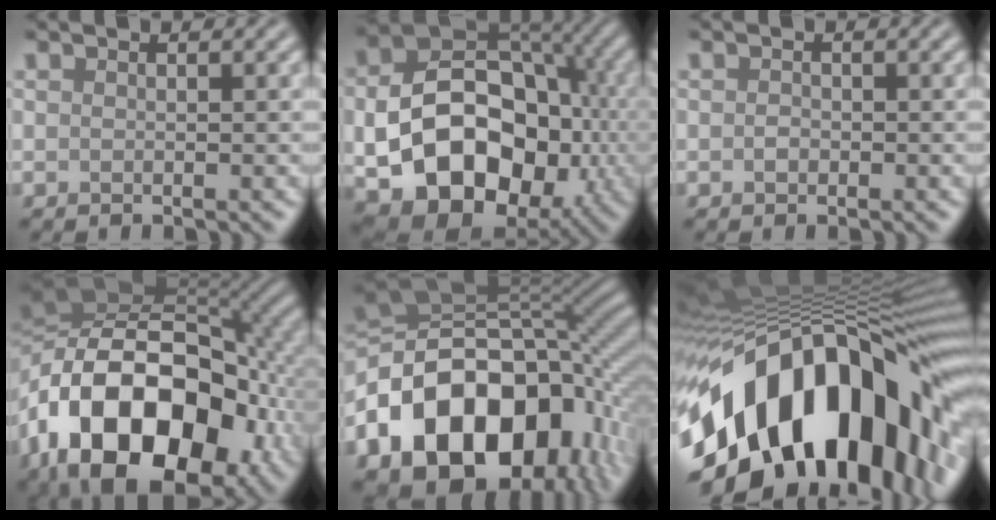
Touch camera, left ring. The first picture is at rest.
{"total": 15.2, "force": [-3.4, 10.9, 10.1], "torque": [-0.161, -0.035, -0.043]}
{"total": 0.7, "force": [-0.2, 0.6, 0.4], "torque": [-0.007, -0.003, -0.005]}
{"total": 19.0, "force": [-6.1, 12.4, 12.9], "torque": [-0.229, 0.003, -0.103]}
{"total": 18.4, "force": [-6.2, 13.0, 11.4], "torque": [-0.201, -0.004, -0.101]}
{"total": 20.0, "force": [-6.2, 10.6, 15.7], "torque": [-0.250, -0.011, -0.105]}